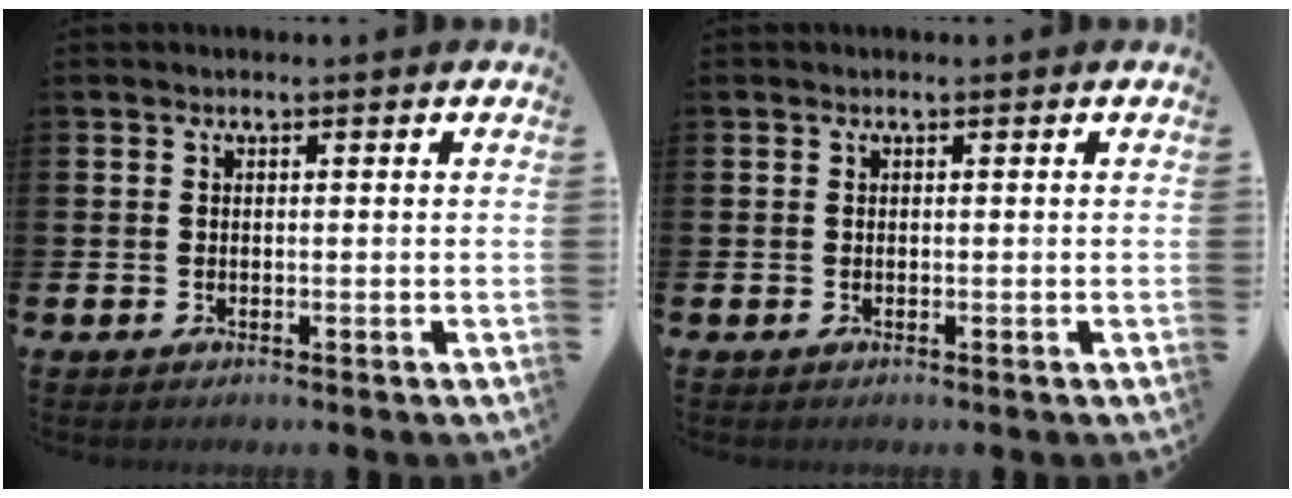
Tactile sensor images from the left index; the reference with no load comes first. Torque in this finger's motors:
{"motor_torque": [0.00, 0.00, 0.00, 0.01]}